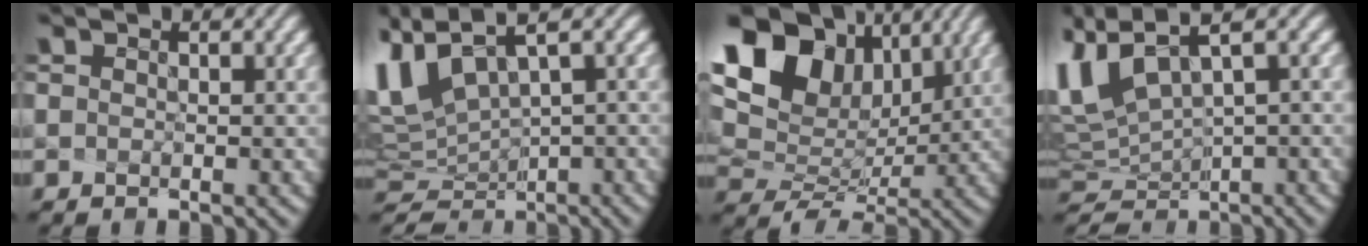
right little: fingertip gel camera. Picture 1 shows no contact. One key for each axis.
{"total": 3.9, "fx": 1.3, "fy": 1.1, "fz": 3.5, "tx": -0.103, "ty": -0.023, "tz": 0.054}
{"total": 13.0, "fx": 5.7, "fy": 8.4, "fz": 8.1, "tx": -0.181, "ty": 0.024, "tz": 0.131}
{"total": 4.6, "fx": 1.9, "fy": 1.1, "fz": 4.1, "tx": -0.123, "ty": -0.020, "tz": 0.065}